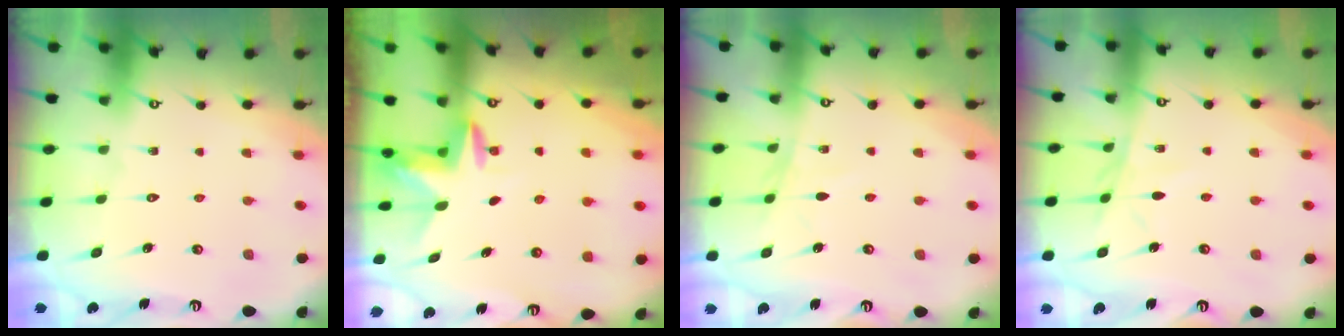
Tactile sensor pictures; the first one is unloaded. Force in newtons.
{"total": 3.3, "press": 3.3, "slide": 0.3}
{"total": 2.9, "press": 2.9, "slide": 0.4}
{"total": 5.6, "press": 5.5, "slide": 0.6}